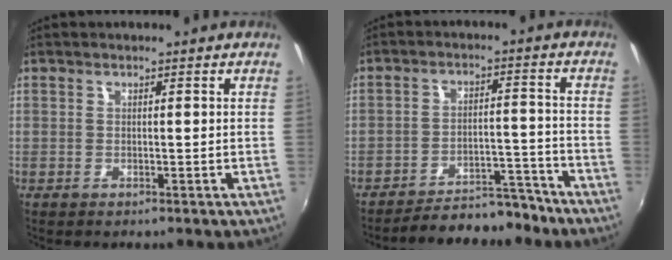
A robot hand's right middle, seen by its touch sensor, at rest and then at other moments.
{"total": 11.5, "force": [-10.5, 3.2, 3.4], "torque": [-0.076, 0.019, -0.139]}